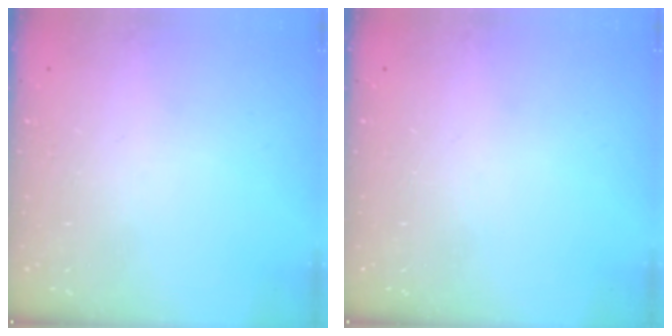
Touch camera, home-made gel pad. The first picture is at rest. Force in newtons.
{"total": 0.0}